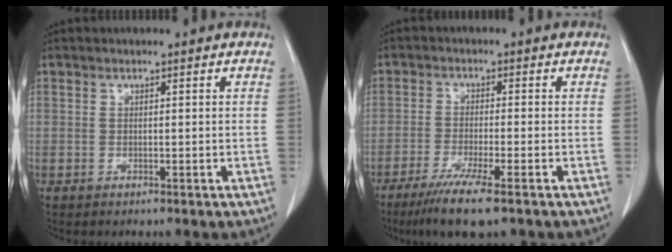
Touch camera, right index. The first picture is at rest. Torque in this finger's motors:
{"motor_torque": [0.43, -0.40, 0.36, 0.09]}